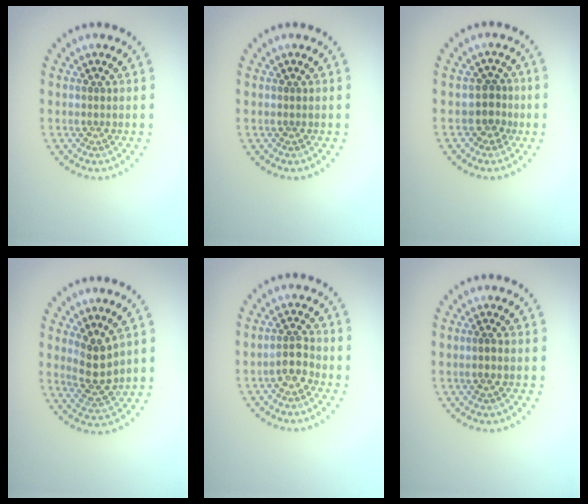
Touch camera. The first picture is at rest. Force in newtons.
{"total": 0.0}
{"total": 2.0, "press": 1.4, "slide": 1.4}
{"total": 3.0, "press": 2.6, "slide": 1.5}
{"total": 2.3, "press": 2.0, "slide": 1.1}
{"total": 0.5, "press": 0.4, "slide": 0.4}